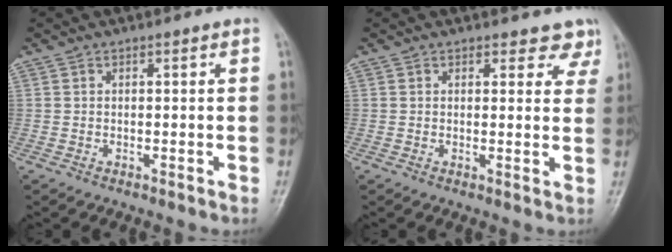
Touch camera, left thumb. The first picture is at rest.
{"total": 4.4, "force": [3.6, 2.3, 0.8], "torque": [0.025, -0.021, 0.027]}